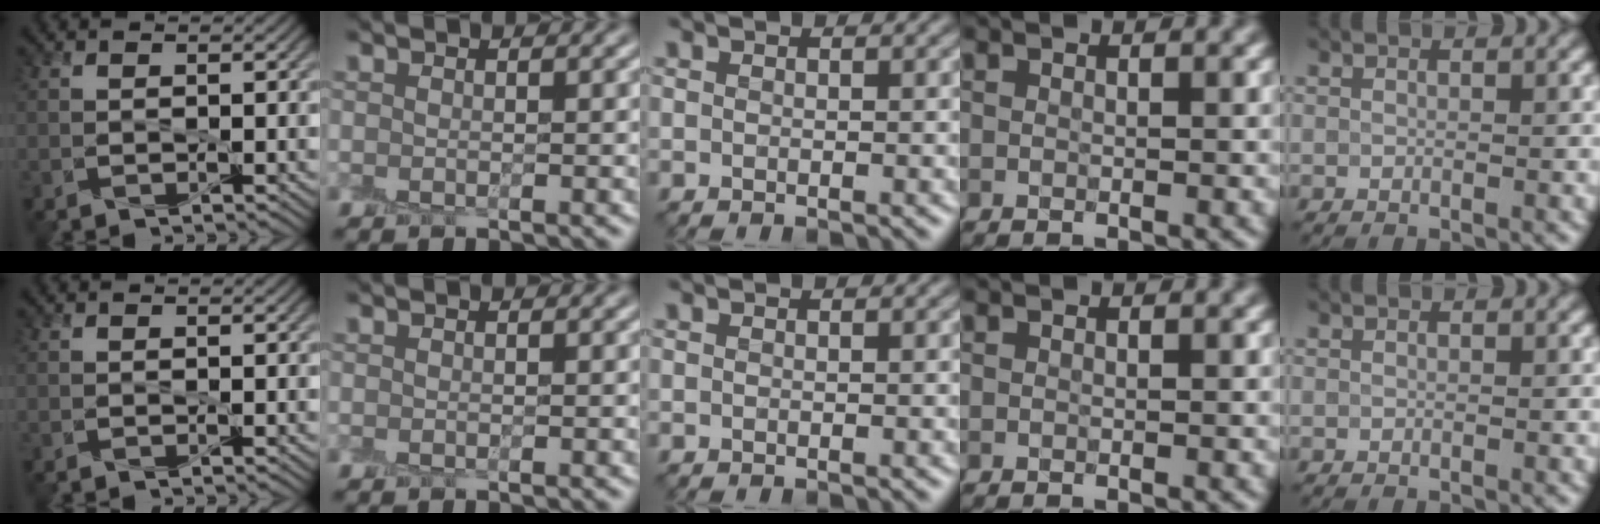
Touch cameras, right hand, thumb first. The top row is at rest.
{}